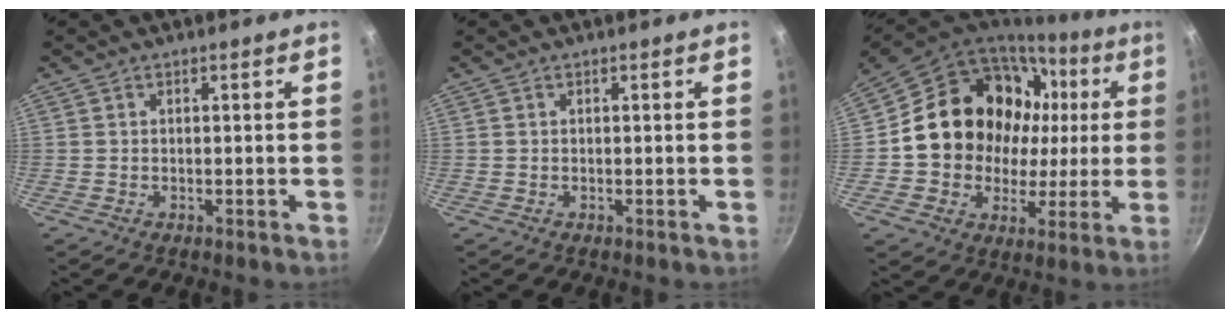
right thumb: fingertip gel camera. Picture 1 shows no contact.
{"total": 0.0}
{"total": 22.3, "force": [3.8, 18.4, 11.9], "torque": [-0.183, 0.033, 0.073]}